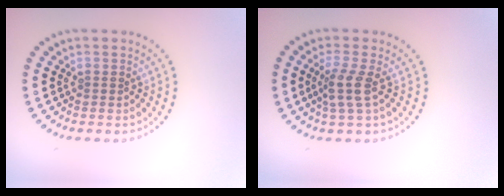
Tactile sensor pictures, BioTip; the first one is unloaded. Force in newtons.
{"total": 2.5, "press": 1.9, "slide": 1.6}